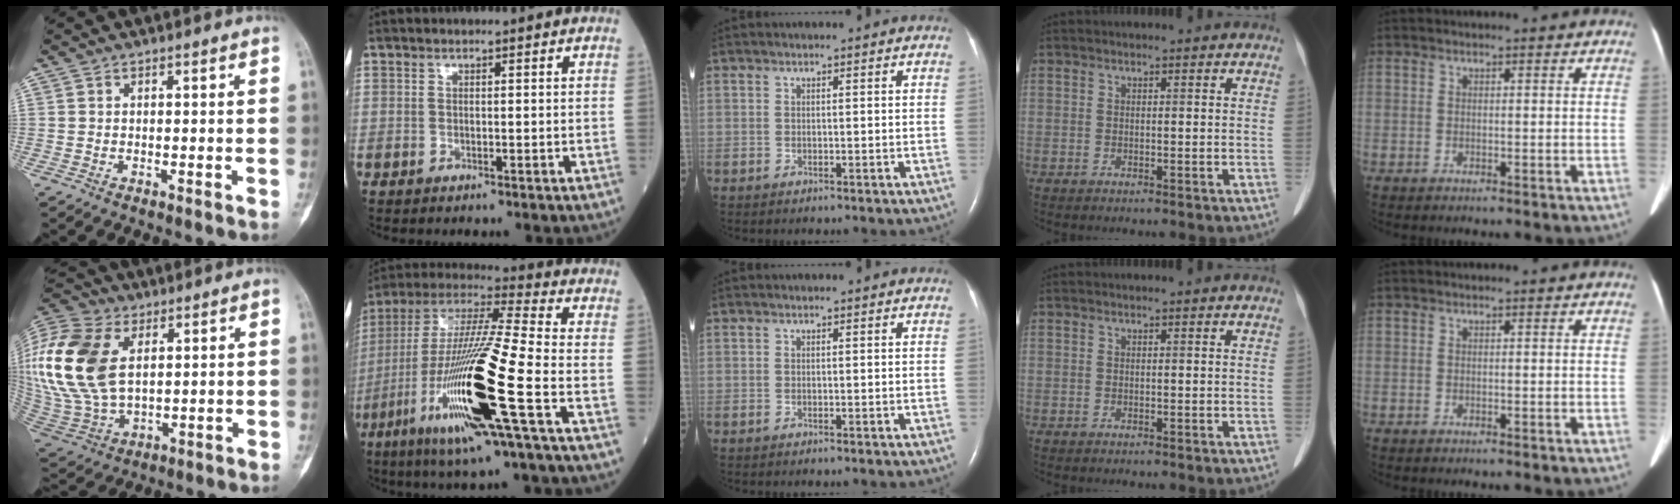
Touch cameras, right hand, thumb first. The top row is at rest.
{"thumb": {"total": 24.7, "force": [6.1, 15.6, 18.2], "torque": [-0.421, -0.005, 0.122]}, "index": {"total": 24.9, "force": [-8.5, 1.7, 23.3], "torque": [-0.498, -0.045, -0.162]}}